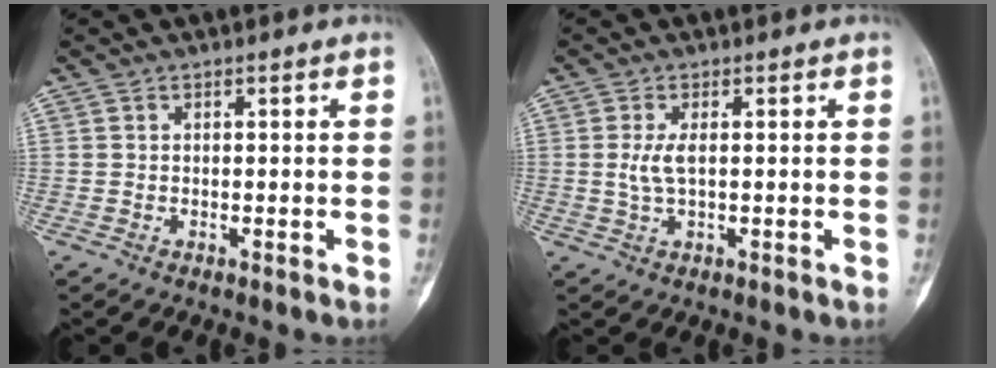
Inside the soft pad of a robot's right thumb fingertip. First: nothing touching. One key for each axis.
{"total": 3.2, "fx": 0.3, "fy": 1.1, "fz": 3.0, "tx": -0.076, "ty": -0.001, "tz": 0.008}